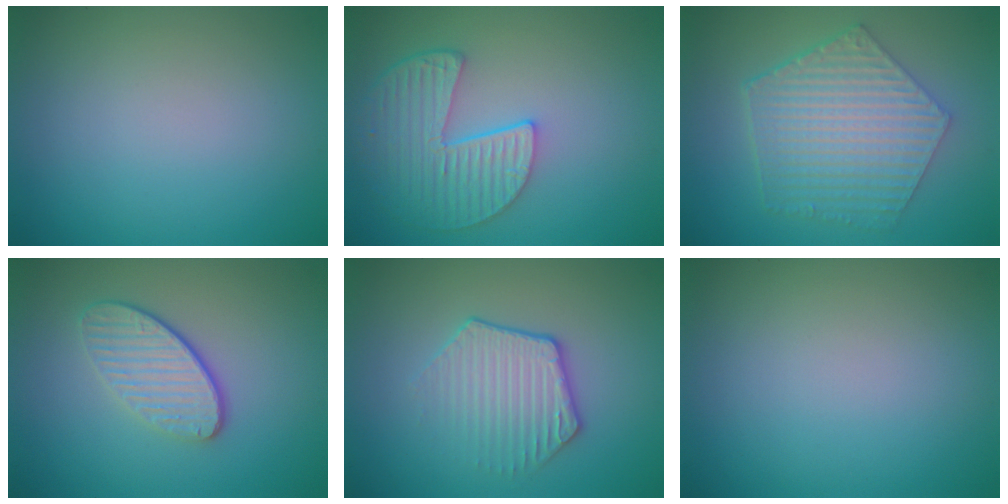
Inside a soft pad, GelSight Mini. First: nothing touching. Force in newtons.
{"total": 5.4, "press": 4.4, "slide": 3.2}
{"total": 6.5, "press": 4.9, "slide": 4.3}
{"total": 3.6, "press": 2.9, "slide": 2.2}
{"total": 3.0, "press": 2.6, "slide": 1.5}
{"total": 0.0}